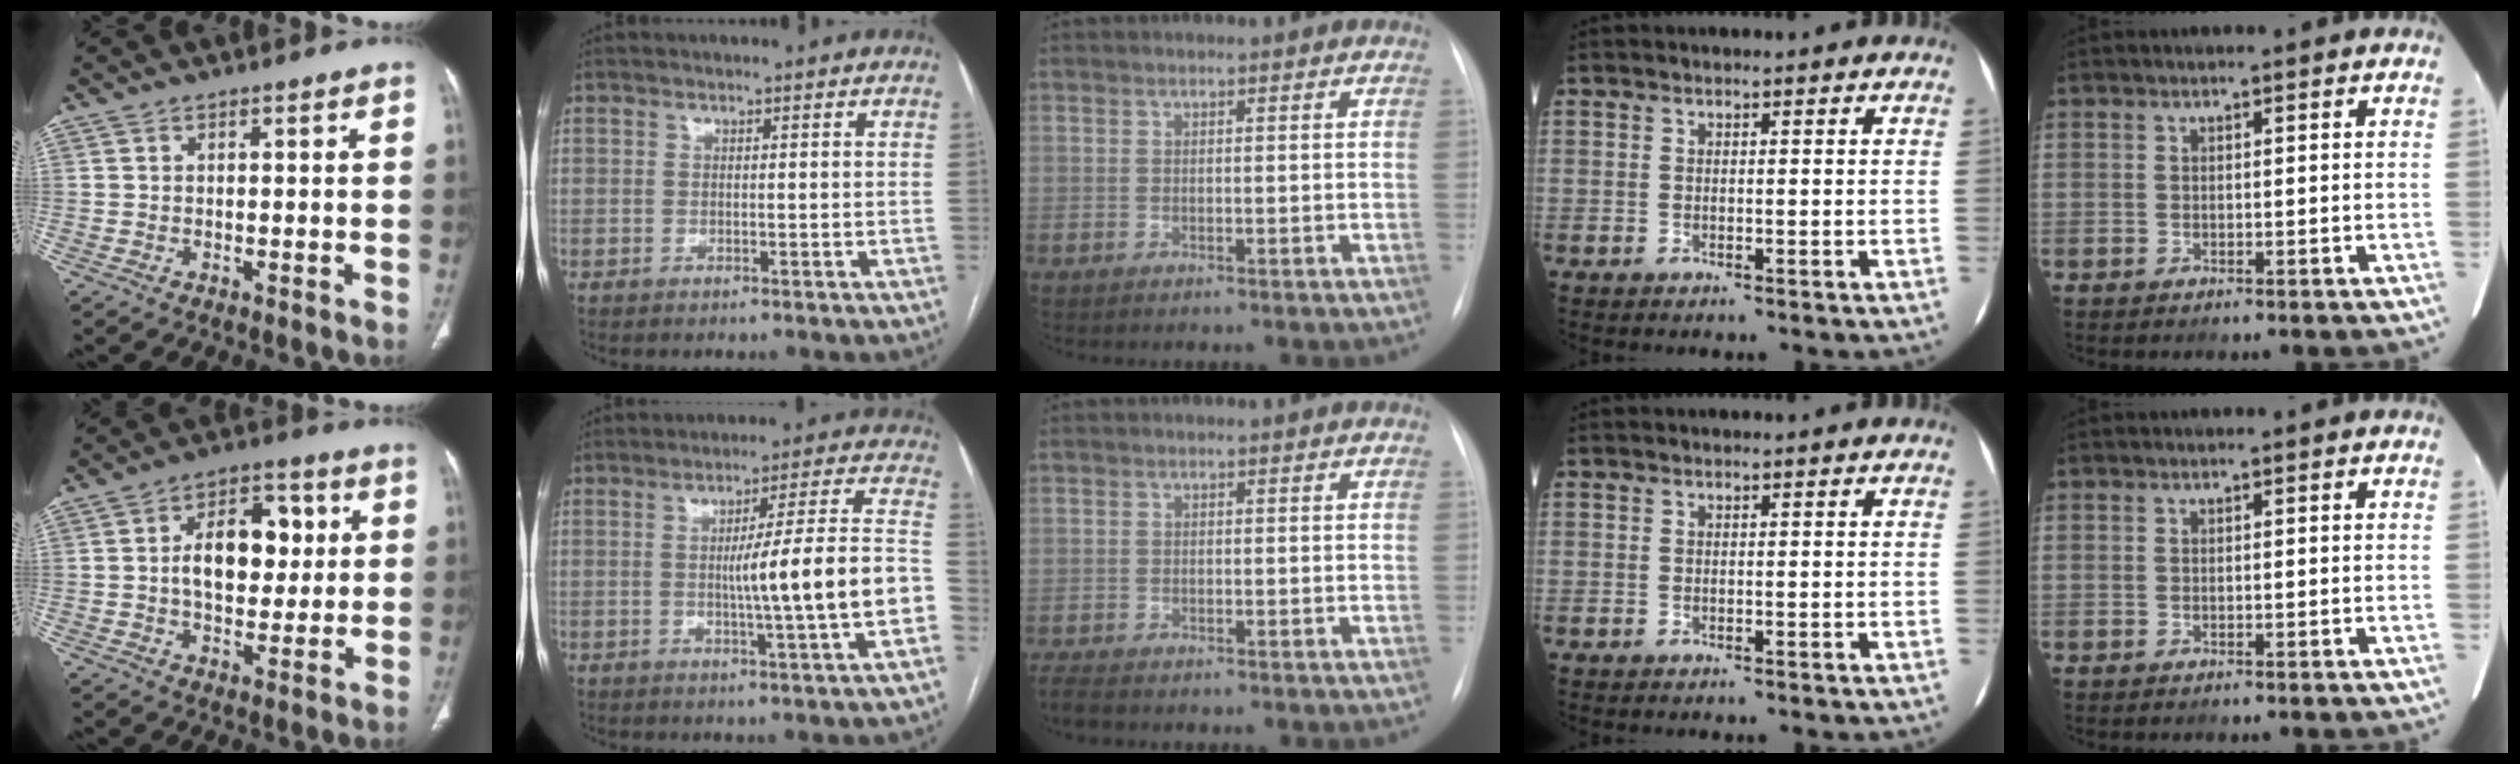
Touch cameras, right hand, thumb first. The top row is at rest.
{"thumb": {"total": 12.7, "force": [1.7, 7.8, 9.8], "torque": [-0.116, 0.013, 0.024]}, "index": {"total": 13.0, "force": [-2.4, -0.7, 12.7], "torque": [-0.188, 0.010, -0.037]}, "middle": {"total": 2.5, "force": [-2.1, 0.7, 1.1], "torque": [-0.026, -0.007, -0.033]}}